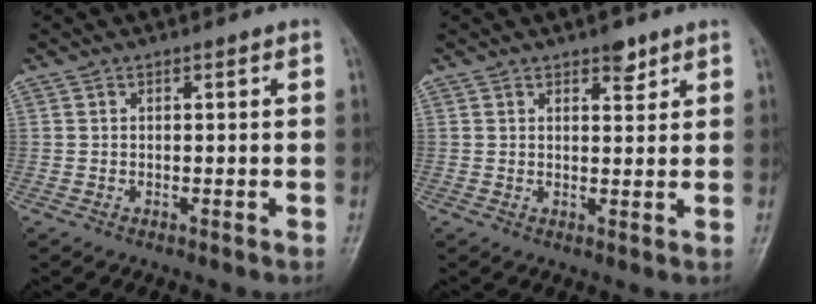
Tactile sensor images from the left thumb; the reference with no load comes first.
{"total": 2.9, "force": [2.1, 1.3, 1.6], "torque": [-0.011, -0.012, 0.030]}